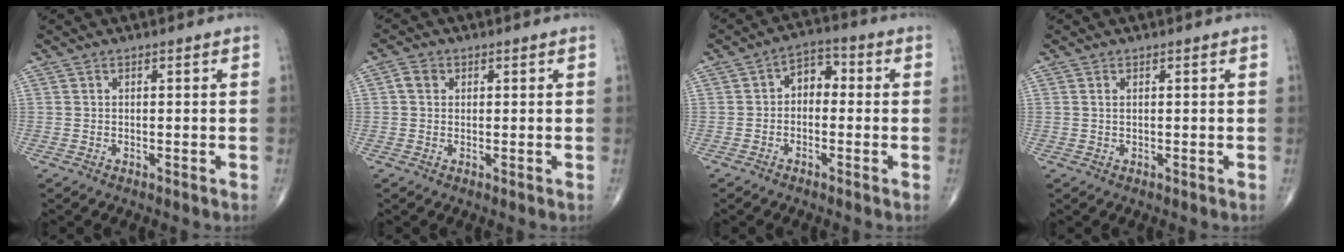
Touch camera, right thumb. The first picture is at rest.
{"total": 2.3, "force": [0.5, 1.9, 1.2], "torque": [-0.018, 0.005, 0.008]}
{"total": 5.0, "force": [-0.3, 3.5, 3.5], "torque": [-0.030, 0.025, -0.022]}
{"total": 0.6, "force": [0.2, 0.3, 0.5], "torque": [-0.012, 0.003, 0.005]}